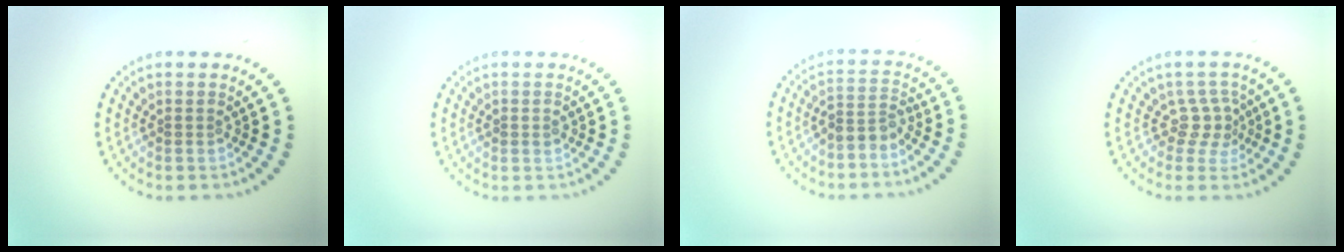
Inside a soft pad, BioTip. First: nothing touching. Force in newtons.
{"total": 1.0, "press": 1.0, "slide": 0.1}
{"total": 2.2, "press": 1.8, "slide": 1.4}
{"total": 2.3, "press": 1.6, "slide": 1.7}